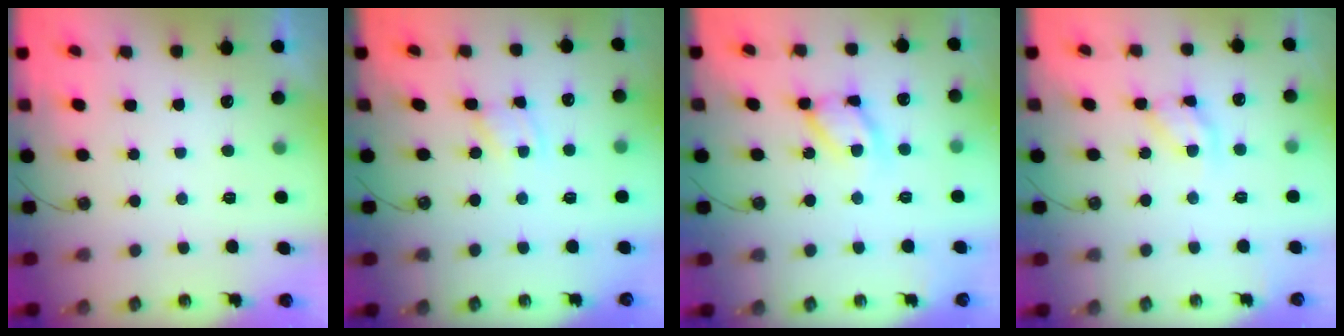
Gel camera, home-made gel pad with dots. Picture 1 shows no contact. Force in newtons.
{"total": 1.2, "press": 1.2, "slide": 0.2}
{"total": 13.0, "press": 13.0, "slide": 0.9}
{"total": 11.9, "press": 11.8, "slide": 1.4}